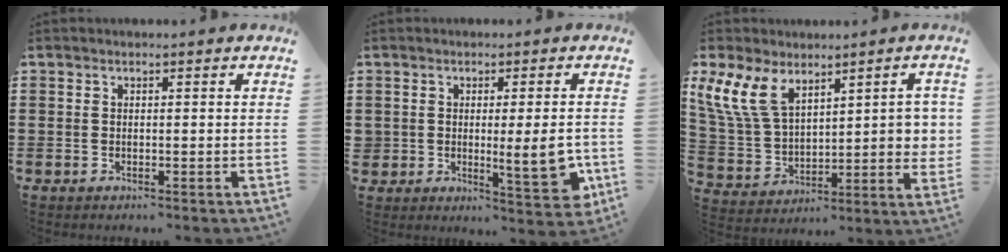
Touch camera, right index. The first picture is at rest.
{"total": 6.9, "force": [-0.9, 2.3, 6.4], "torque": [-0.100, -0.011, -0.012]}
{"total": 12.2, "force": [5.6, 6.6, 8.5], "torque": [-0.199, -0.003, 0.107]}